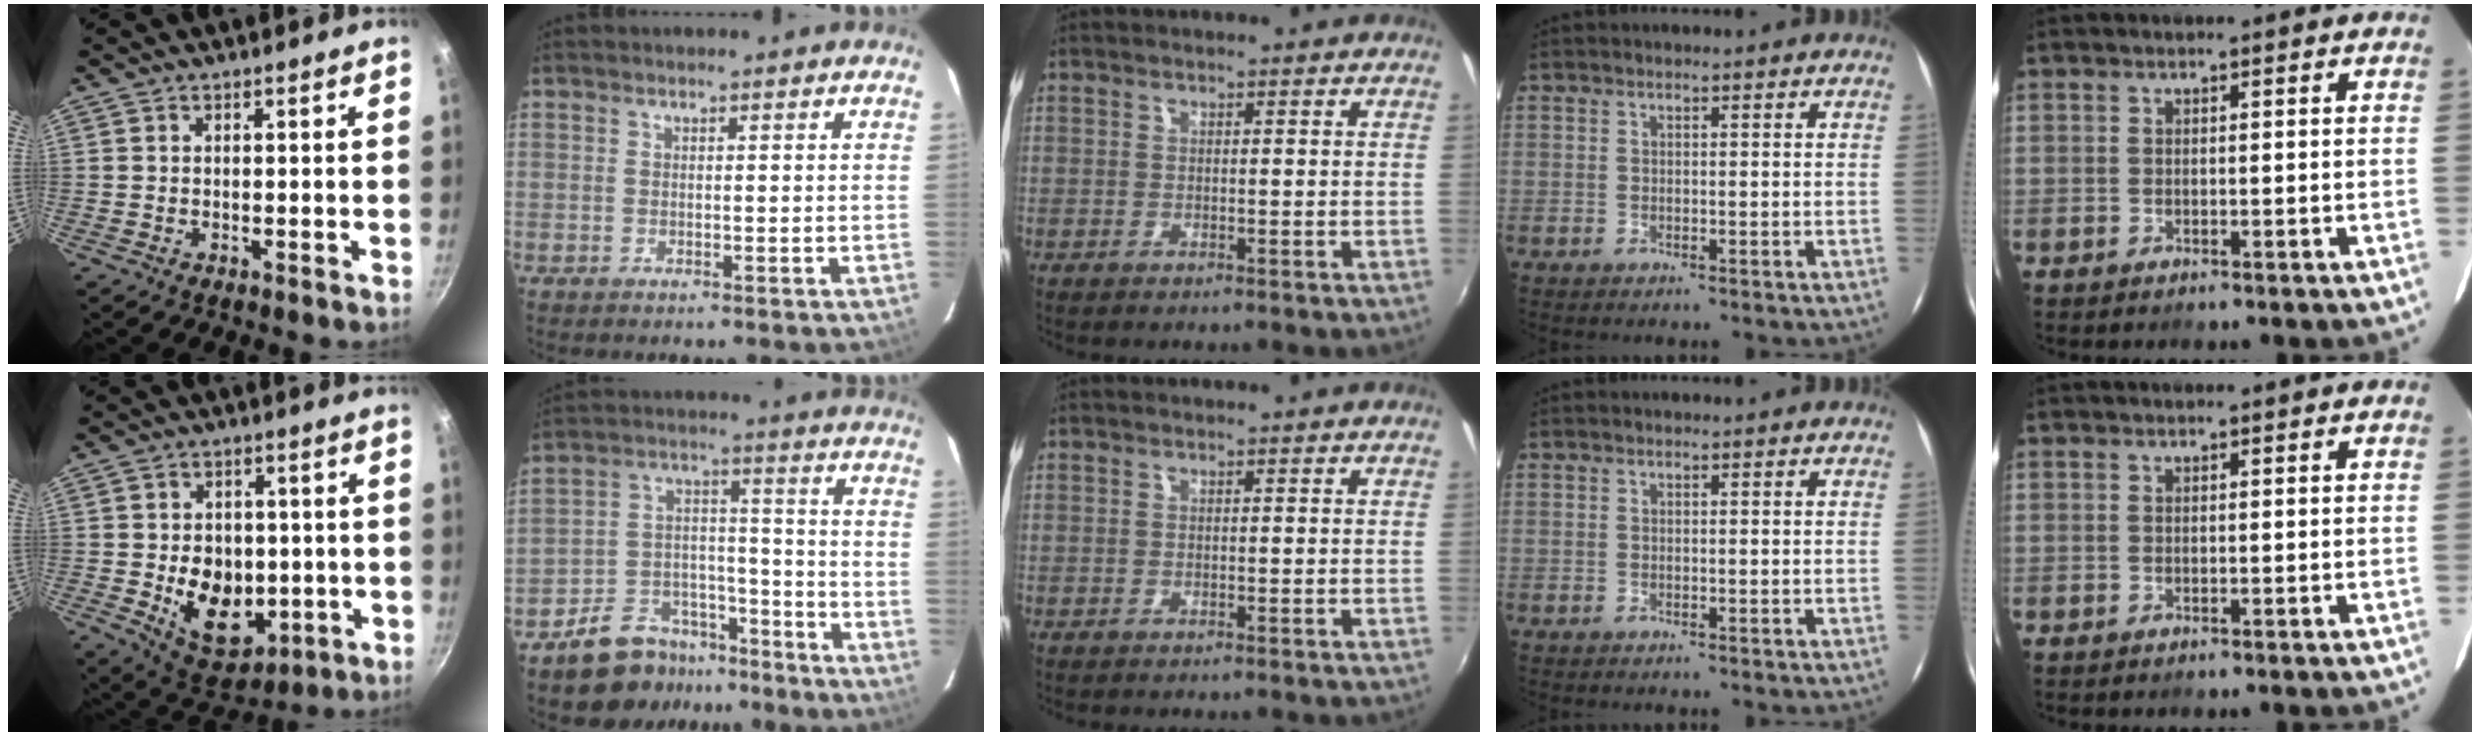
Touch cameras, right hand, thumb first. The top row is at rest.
{"thumb": {"total": 13.9, "force": [-2.0, 10.3, 9.1], "torque": [-0.097, -0.005, -0.011]}, "index": {"total": 11.9, "force": [-9.3, 6.7, 3.0], "torque": [-0.065, 0.051, -0.129]}}